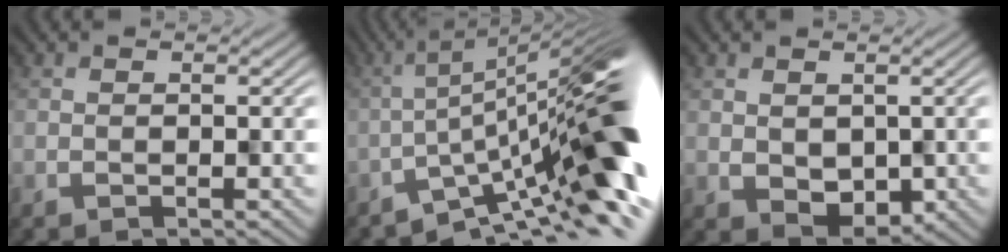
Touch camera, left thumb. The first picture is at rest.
{"total": 13.7, "force": [-4.7, 2.9, 12.5], "torque": [-0.167, 0.005, -0.083]}
{"total": 3.7, "force": [0.2, 3.2, 1.9], "torque": [-0.033, -0.022, 0.012]}